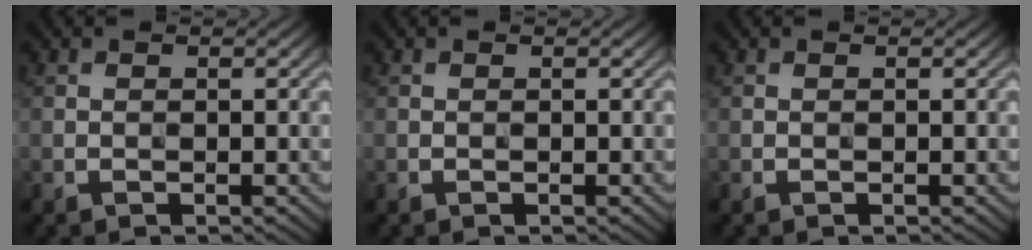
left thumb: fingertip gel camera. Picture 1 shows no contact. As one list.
[{"total": 0.0}, {"total": 0.0}]